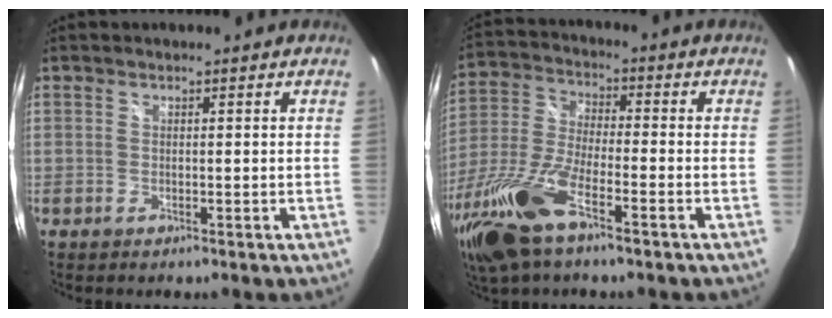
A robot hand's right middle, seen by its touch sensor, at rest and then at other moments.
{"total": 17.1, "force": [-10.0, 5.2, 12.8], "torque": [-0.288, -0.035, -0.203]}